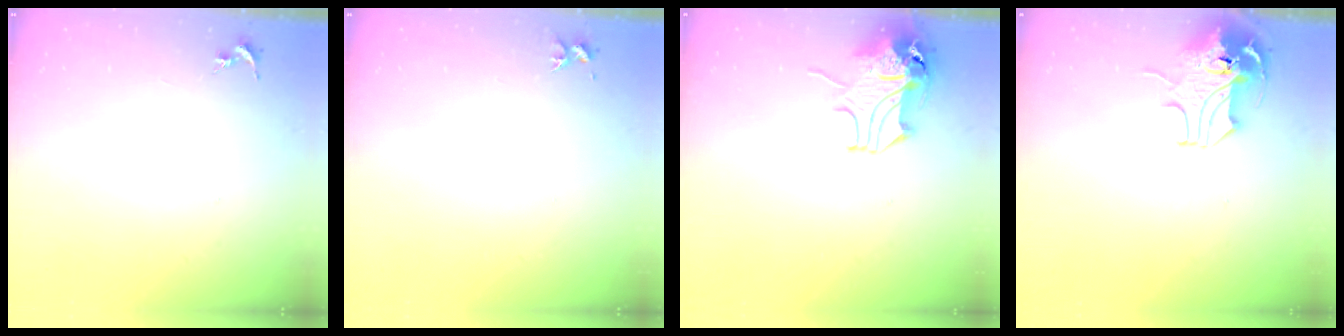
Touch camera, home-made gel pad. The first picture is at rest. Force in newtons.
{"total": 3.3, "press": 3.3, "slide": 0.4}
{"total": 10.6, "press": 10.5, "slide": 1.8}
{"total": 12.2, "press": 12.1, "slide": 1.7}